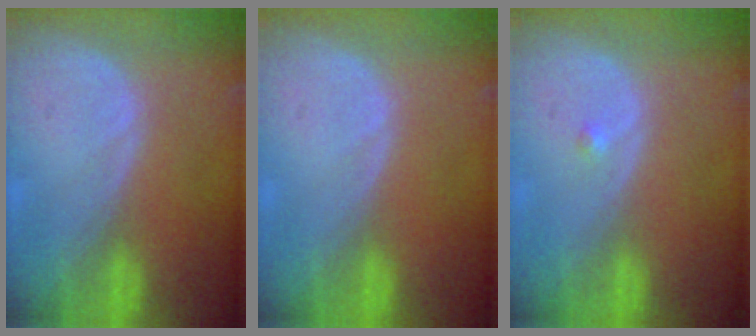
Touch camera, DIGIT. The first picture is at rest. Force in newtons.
{"total": 0.0}
{"total": 0.7, "press": 0.5, "slide": 0.4}